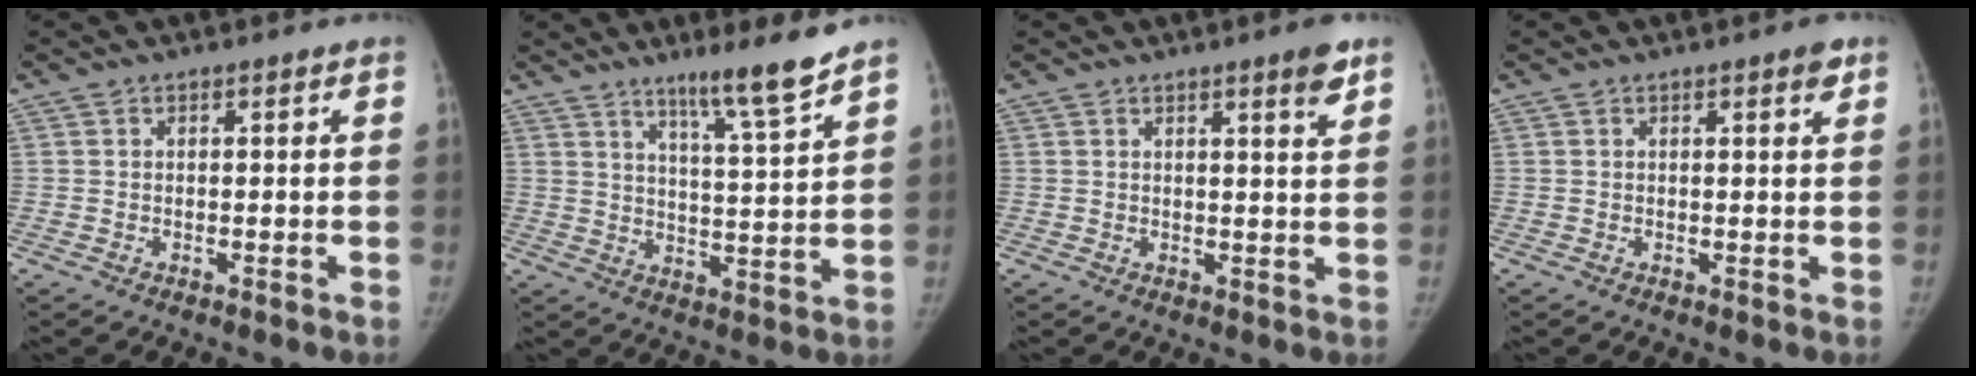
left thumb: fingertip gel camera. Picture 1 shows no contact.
{"total": 9.1, "force": [7.0, -0.3, 5.9], "torque": [-0.093, -0.057, 0.117]}
{"total": 3.8, "force": [2.5, 0.2, 2.9], "torque": [-0.037, -0.018, 0.035]}
{"total": 1.9, "force": [1.2, 0.3, 1.5], "torque": [-0.020, -0.005, 0.014]}